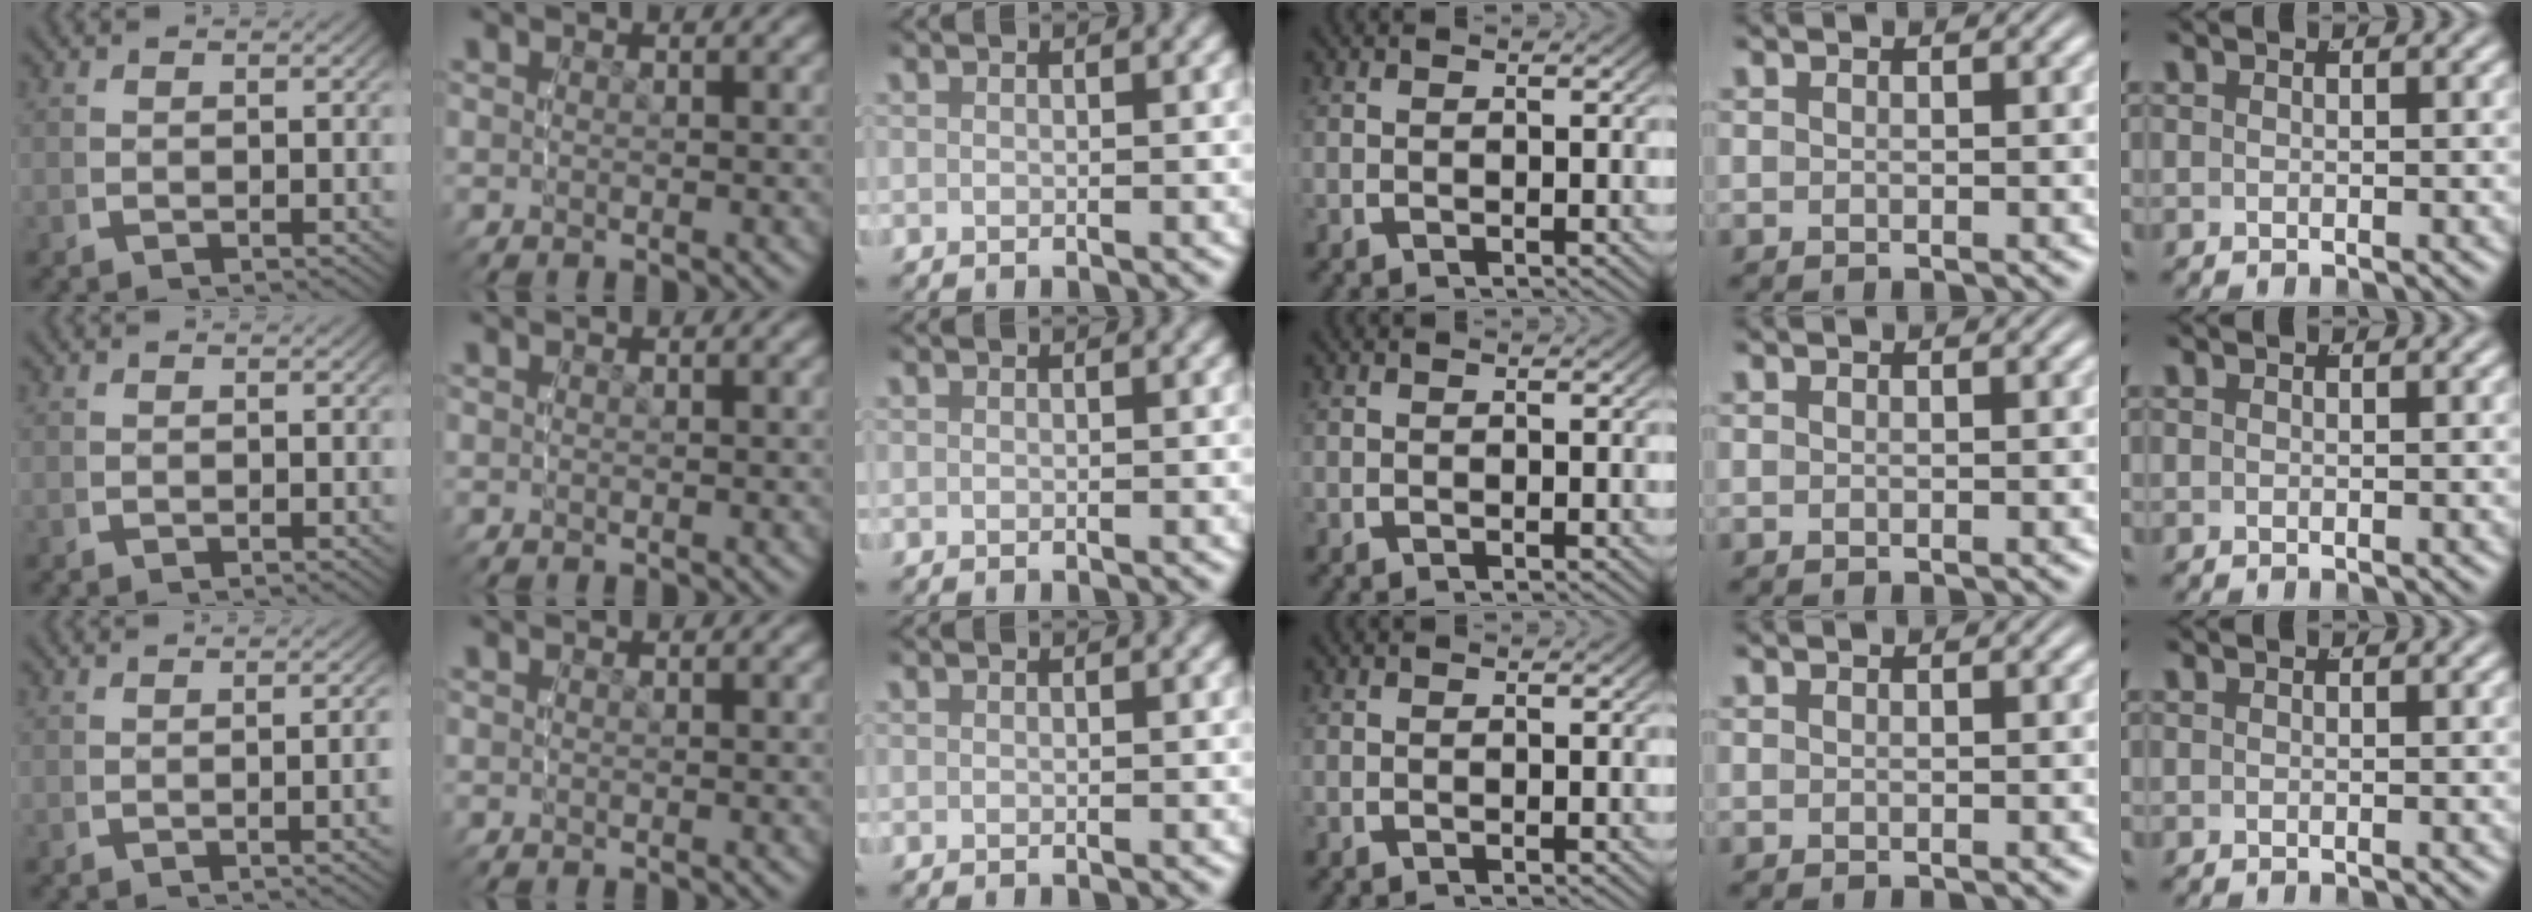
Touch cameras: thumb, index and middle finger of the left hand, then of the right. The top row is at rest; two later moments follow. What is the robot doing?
{"motion": "lift_and_place", "object": "bottle"}